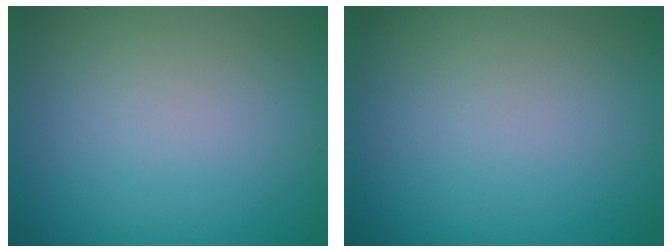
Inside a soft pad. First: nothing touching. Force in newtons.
{"total": 0.0}